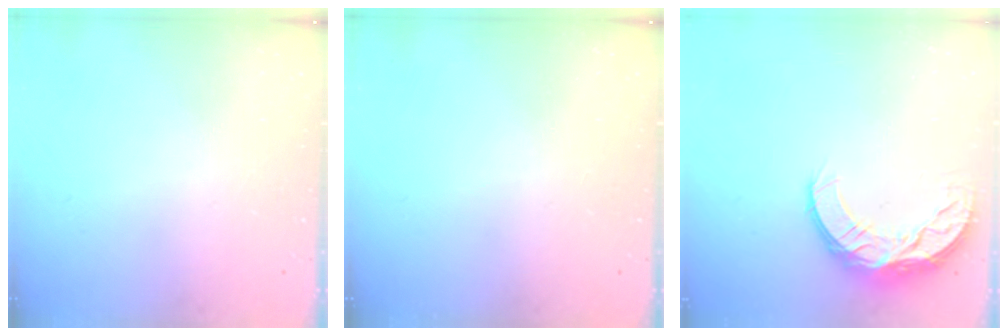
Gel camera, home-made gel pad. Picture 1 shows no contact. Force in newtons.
{"total": 0.0}
{"total": 10.1, "press": 10.1, "slide": 0.7}